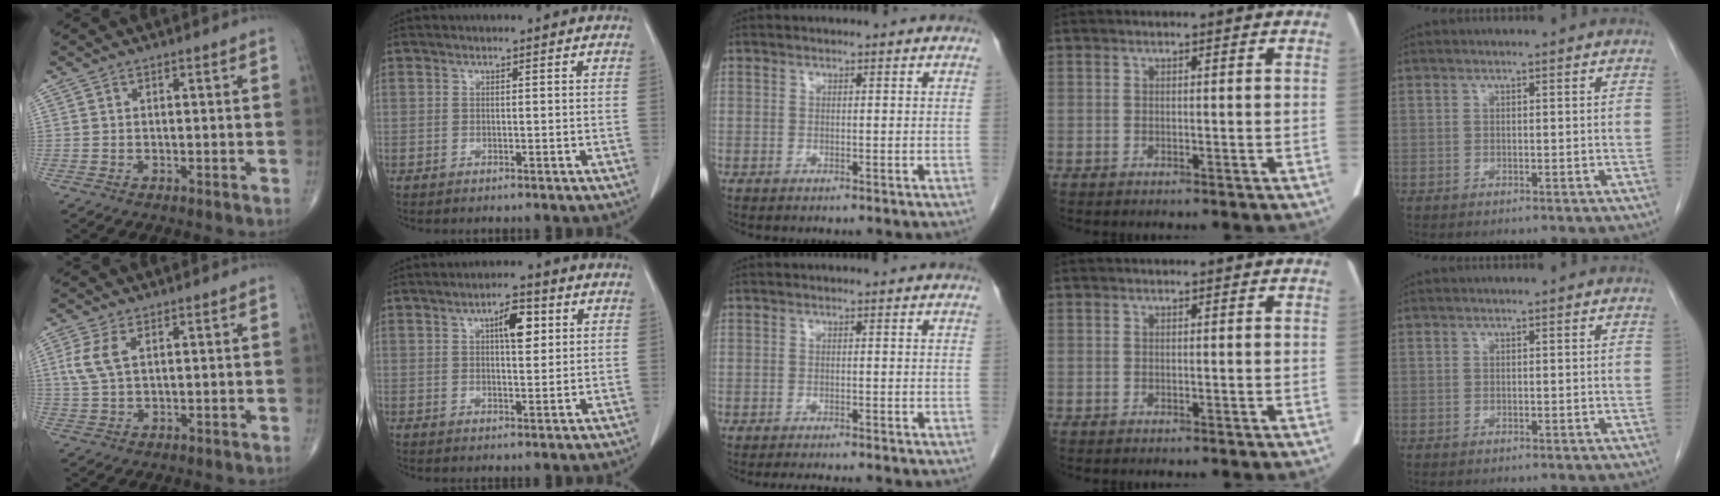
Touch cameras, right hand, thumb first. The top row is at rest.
{"thumb": {"total": 5.0, "force": [1.6, 2.4, 4.1], "torque": [-0.103, 0.006, 0.036]}, "index": {"total": 5.1, "force": [1.8, 1.7, 4.4], "torque": [-0.072, 0.007, 0.029]}, "middle": {"total": 4.4, "force": [-4.0, 0.4, 1.8], "torque": [-0.019, -0.008, -0.054]}}